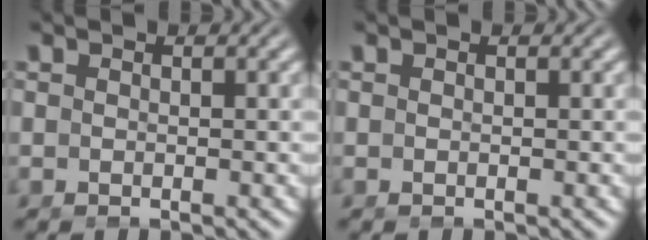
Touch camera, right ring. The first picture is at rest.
{"total": 0.0}